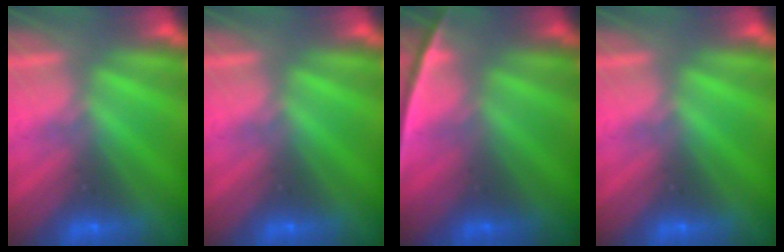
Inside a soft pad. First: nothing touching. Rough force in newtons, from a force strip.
{"total": 0.0}
{"total": 2.4}
{"total": 0.0}